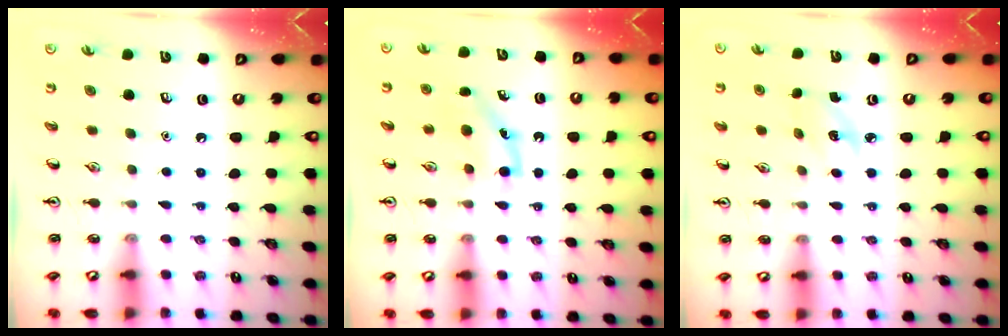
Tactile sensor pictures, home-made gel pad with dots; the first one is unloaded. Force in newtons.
{"total": 5.2, "press": 5.0, "slide": 1.2}
{"total": 2.7, "press": 2.6, "slide": 0.9}